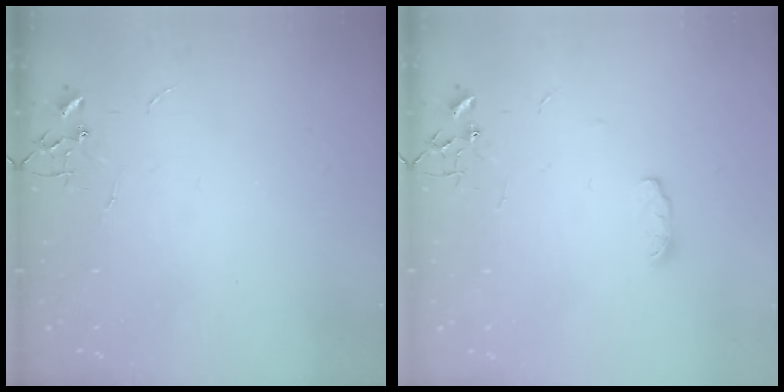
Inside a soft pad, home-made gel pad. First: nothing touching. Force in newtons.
{"total": 5.2, "press": 5.2, "slide": 0.7}